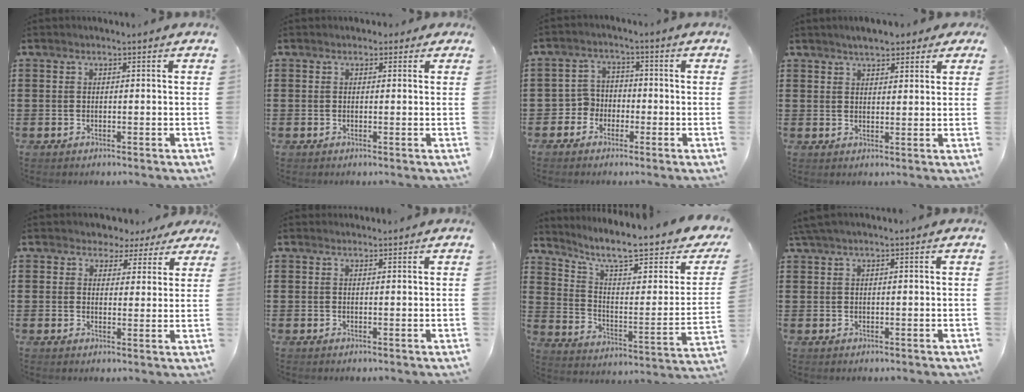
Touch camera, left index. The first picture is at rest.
{"total": 1.1, "force": [0.3, 1.0, 0.3], "torque": [-0.002, 0.004, 0.003]}
{"total": 3.7, "force": [-2.2, 2.8, 0.8], "torque": [-0.034, 0.003, -0.050]}
{"total": 3.3, "force": [2.8, 1.2, 1.2], "torque": [-0.032, 0.005, 0.051]}
{"total": 3.1, "force": [2.1, 2.2, 0.2], "torque": [-0.014, -0.001, 0.035]}
{"total": 0.6, "force": [0.6, 0.3, 0.0], "torque": [-0.002, 0.001, 0.012]}
{"total": 8.9, "force": [6.8, 1.1, 5.5], "torque": [-0.111, -0.060, 0.107]}
{"total": 1.5, "force": [1.0, 0.0, 1.1], "torque": [-0.023, 0.000, 0.020]}